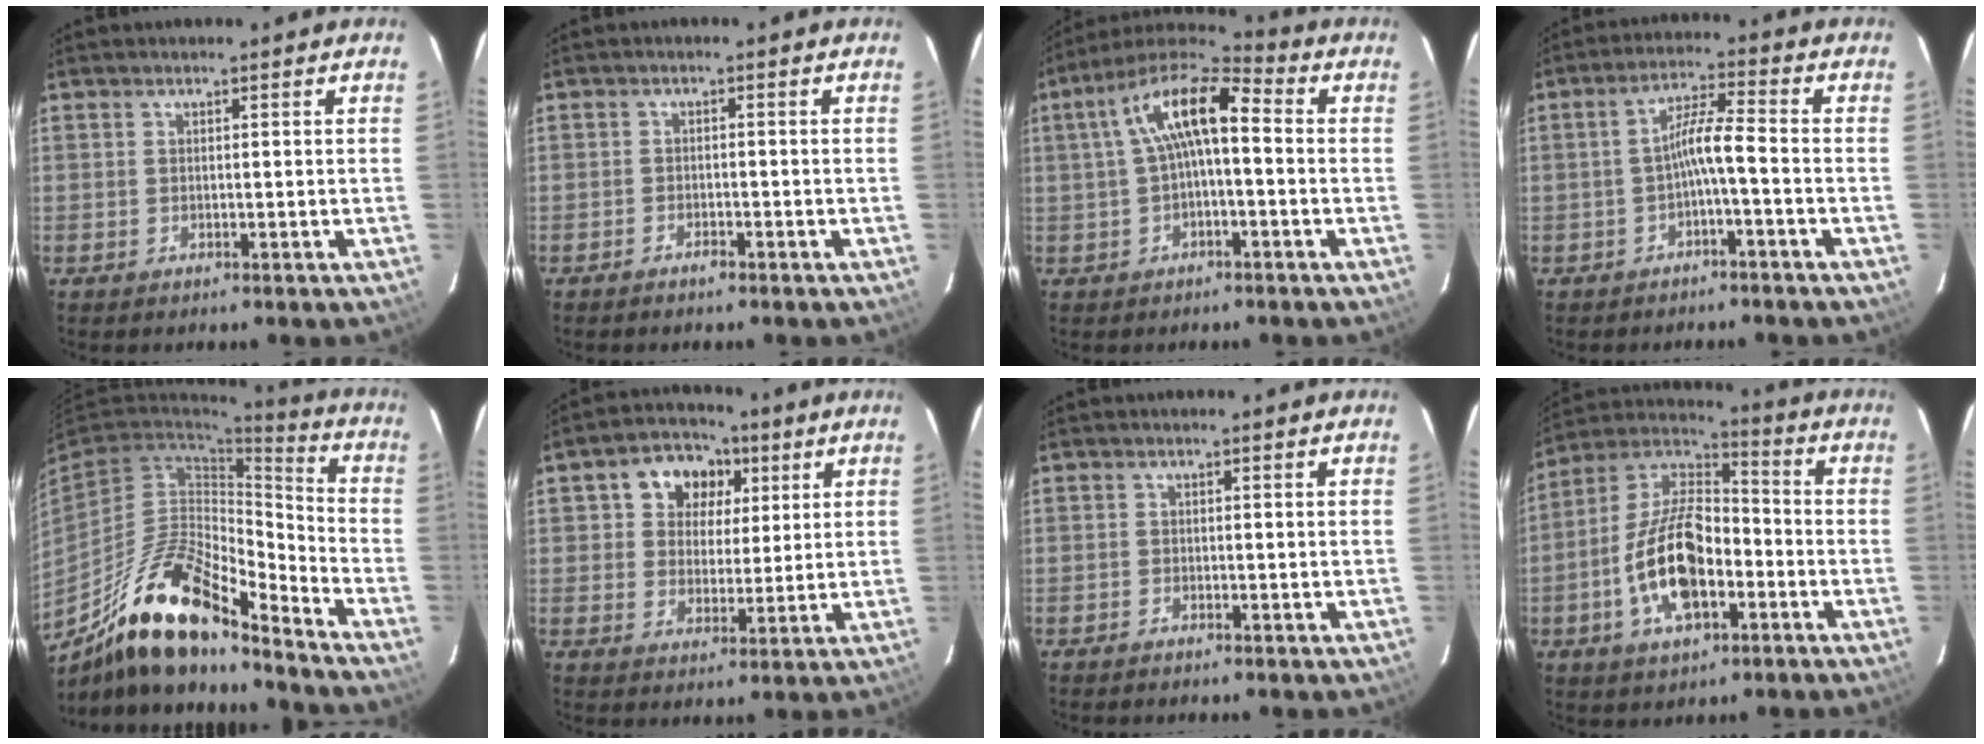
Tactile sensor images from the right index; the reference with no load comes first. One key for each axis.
{"total": 1.6, "fx": -1.4, "fy": 0.6, "fz": 0.5, "tx": -0.017, "ty": 0.003, "tz": -0.028}
{"total": 11.4, "fx": 0.6, "fy": 3.9, "fz": 10.7, "tx": -0.205, "ty": 0.030, "tz": 0.008}
{"total": 4.9, "fx": -2.0, "fy": 0.0, "fz": 4.5, "tx": -0.094, "ty": 0.013, "tz": -0.035}
{"total": 20.2, "fx": -14.5, "fy": 5.8, "fz": 12.8, "tx": -0.233, "ty": -0.012, "tz": -0.265}
{"total": 9.5, "fx": 3.4, "fy": 7.8, "fz": 4.3, "tx": -0.086, "ty": 0.021, "tz": 0.054}
{"total": 0.9, "fx": -0.7, "fy": 0.4, "fz": 0.2, "tx": -0.007, "ty": 0.001, "tz": -0.013}
{"total": 16.6, "fx": -5.3, "fy": 8.3, "fz": 13.3, "tx": -0.269, "ty": 0.010, "tz": -0.096}